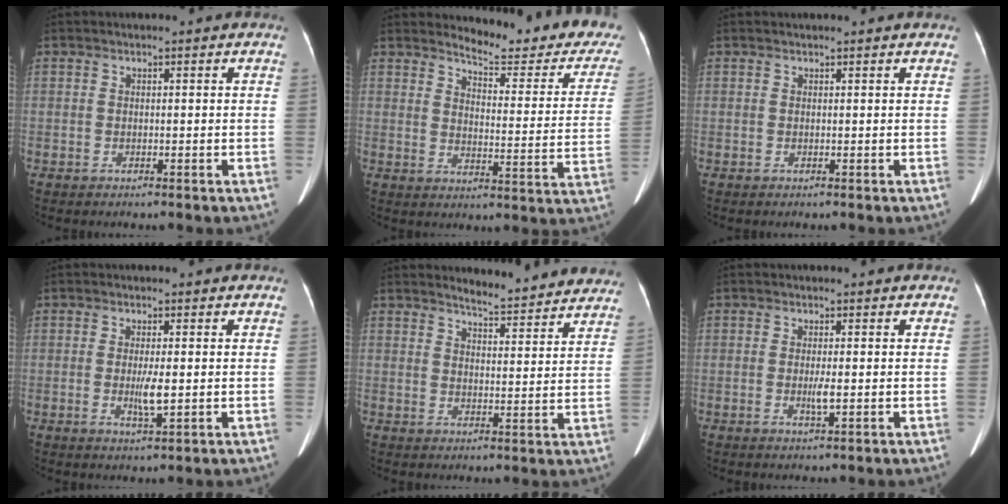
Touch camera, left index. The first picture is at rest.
{"total": 17.3, "force": [16.3, 2.7, 5.1], "torque": [-0.049, -0.090, 0.174]}
{"total": 1.6, "force": [1.6, 0.2, 0.4], "torque": [-0.012, 0.019, 0.016]}
{"total": 3.0, "force": [-0.2, 0.3, 3.0], "torque": [-0.060, -0.006, -0.001]}
{"total": 13.1, "force": [12.6, 1.7, 3.3], "torque": [-0.029, -0.029, 0.136]}
{"total": 1.7, "force": [-0.1, 0.1, 1.7], "torque": [-0.035, -0.003, -0.002]}